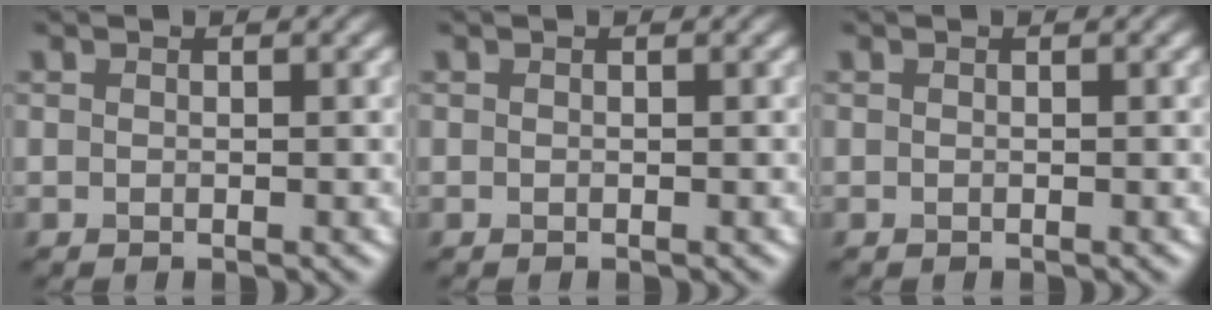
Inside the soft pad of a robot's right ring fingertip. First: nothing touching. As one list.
[{"total": 0.0}, {"total": 0.0}]